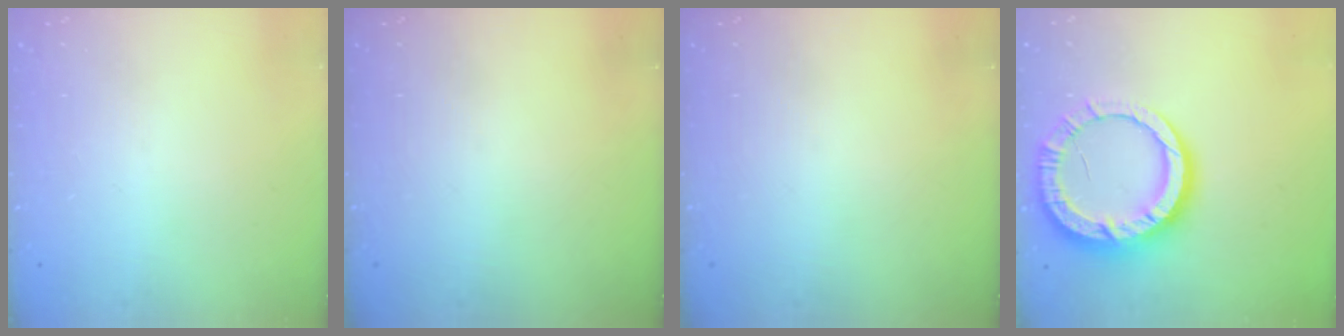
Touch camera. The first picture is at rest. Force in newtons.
{"total": 0.0}
{"total": 0.0}
{"total": 15.6, "press": 15.5, "slide": 1.6}